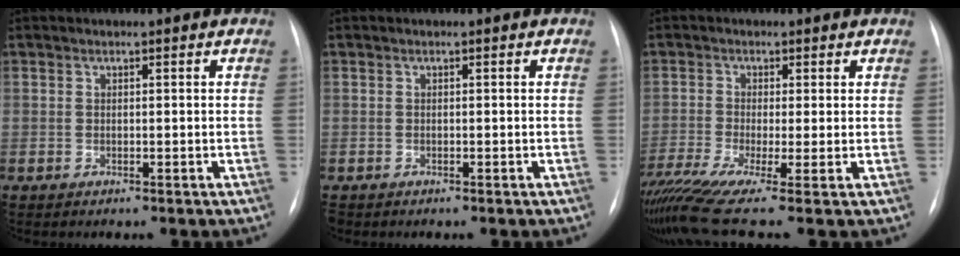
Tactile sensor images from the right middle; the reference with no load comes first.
{"total": 0.7, "force": [-0.6, 0.4, 0.2], "torque": [-0.003, 0.001, -0.008]}
{"total": 12.2, "force": [-7.9, 1.1, 9.3], "torque": [-0.201, -0.032, -0.137]}